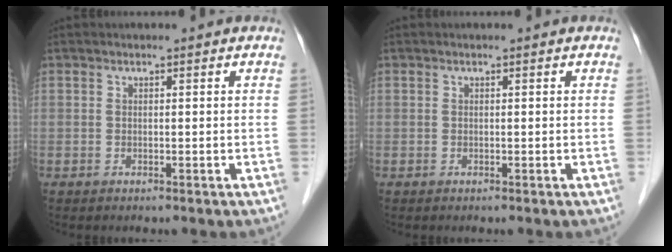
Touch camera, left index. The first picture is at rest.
{"total": 0.0}